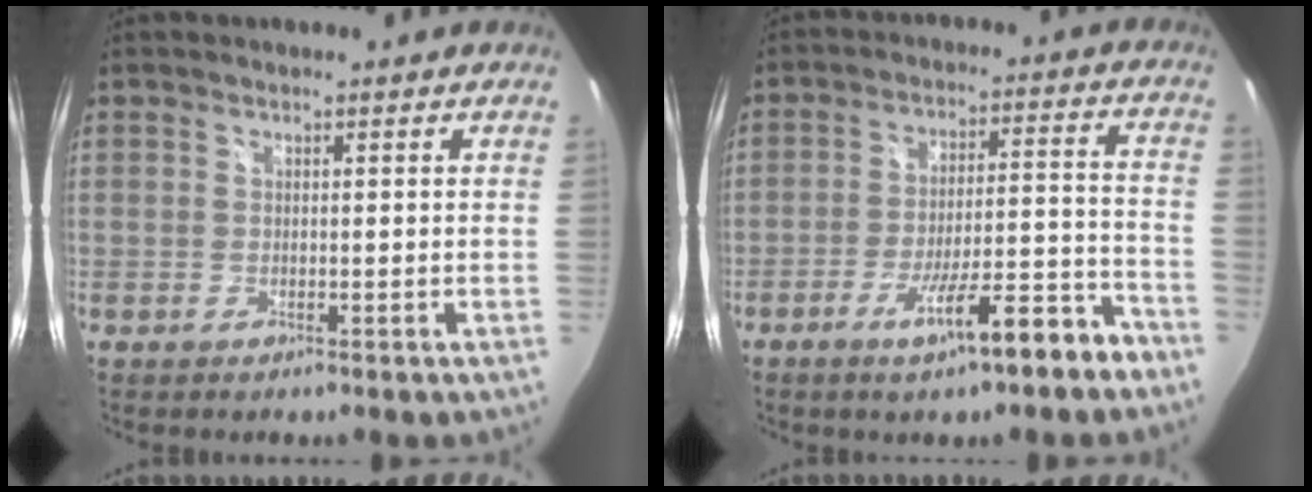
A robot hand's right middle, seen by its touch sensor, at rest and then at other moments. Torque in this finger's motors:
{"motor_torque": [1.10, -1.04, 0.21, 0.14]}